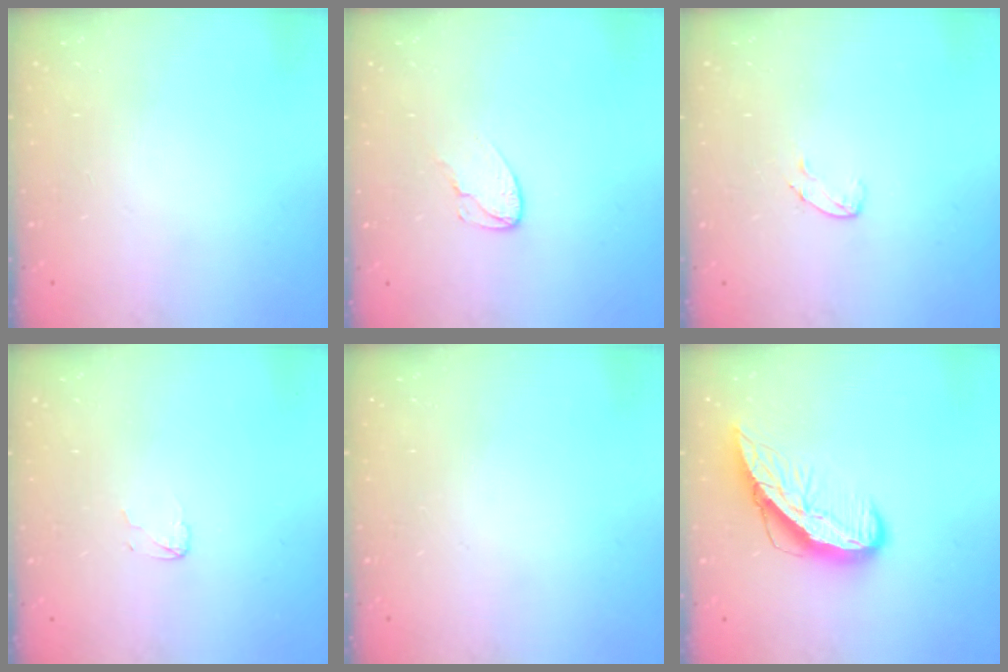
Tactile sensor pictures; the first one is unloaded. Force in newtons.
{"total": 4.1, "press": 4.1, "slide": 0.3}
{"total": 5.3, "press": 5.3, "slide": 0.6}
{"total": 2.4, "press": 2.4, "slide": 0.2}
{"total": 0.0}
{"total": 9.9, "press": 9.9, "slide": 1.1}